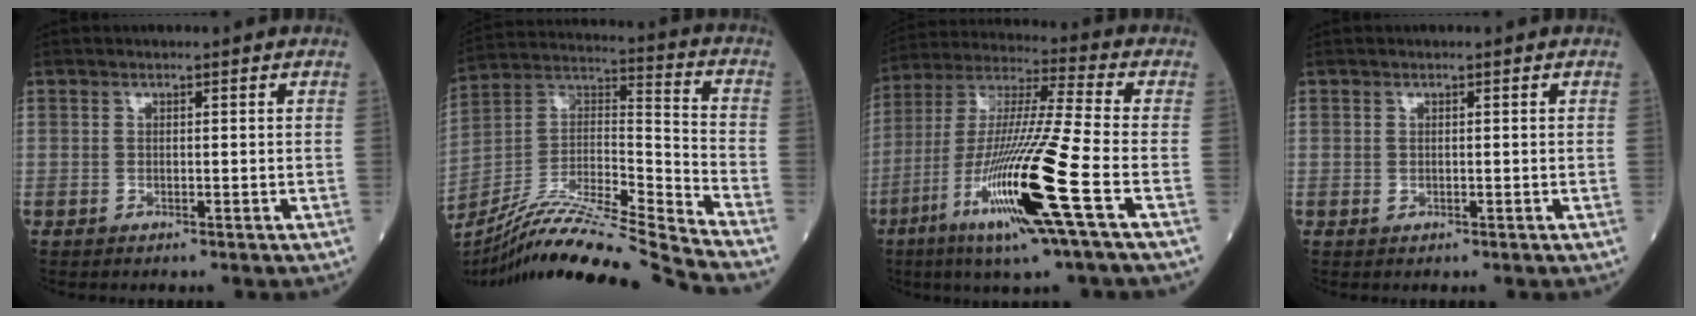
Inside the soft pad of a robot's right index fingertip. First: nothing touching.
{"total": 22.7, "force": [-20.6, -2.1, 9.3], "torque": [-0.190, -0.011, -0.361]}
{"total": 19.0, "force": [-7.3, -0.5, 17.6], "torque": [-0.368, -0.030, -0.141]}
{"total": 0.0}